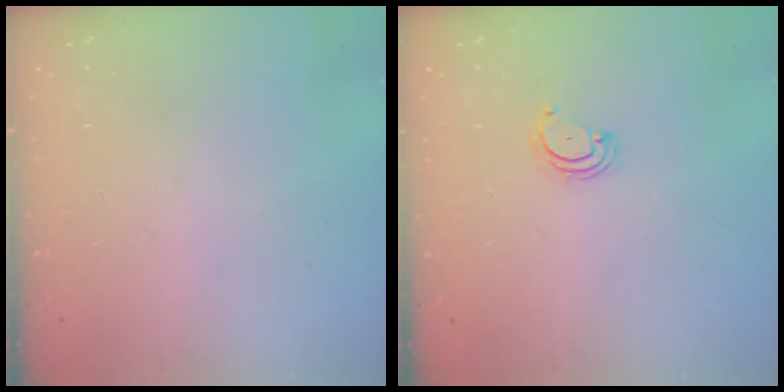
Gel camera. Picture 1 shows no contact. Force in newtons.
{"total": 2.9, "press": 2.9, "slide": 0.3}